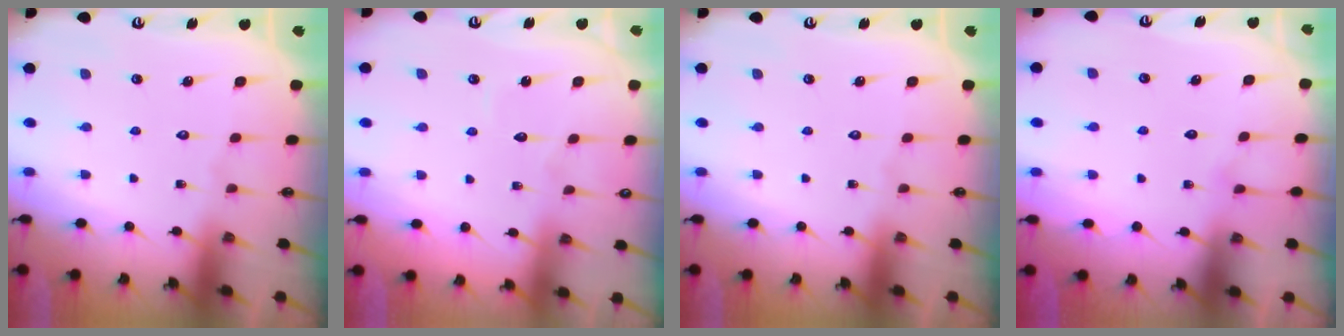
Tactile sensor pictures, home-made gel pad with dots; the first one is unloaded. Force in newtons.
{"total": 2.5, "press": 2.5, "slide": 0.3}
{"total": 0.0}
{"total": 5.8, "press": 5.8, "slide": 0.6}